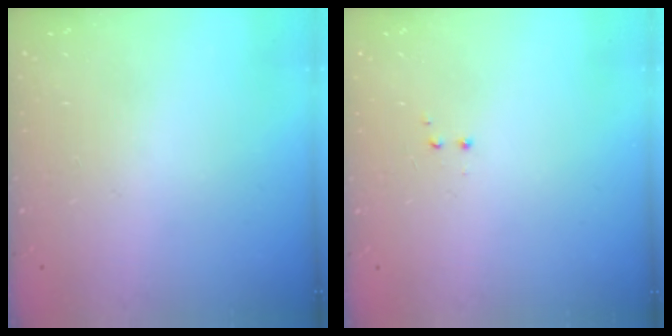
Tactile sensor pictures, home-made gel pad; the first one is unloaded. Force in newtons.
{"total": 1.2, "press": 1.0, "slide": 0.6}